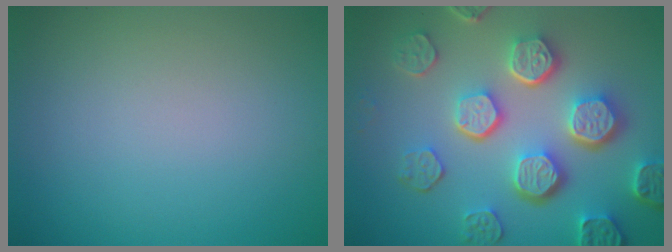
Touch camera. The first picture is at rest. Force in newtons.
{"total": 7.9, "press": 6.0, "slide": 5.0}